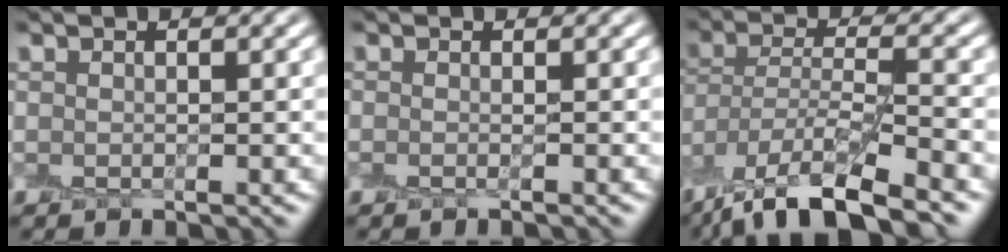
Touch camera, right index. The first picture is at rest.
{"total": 0.8, "force": [-0.5, 0.1, 0.6], "torque": [-0.014, -0.006, -0.009]}
{"total": 10.6, "force": [-7.7, 3.0, 6.7], "torque": [-0.128, -0.007, -0.143]}